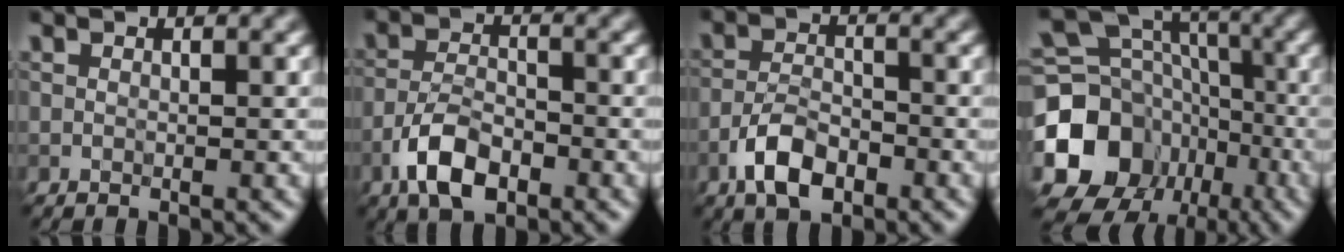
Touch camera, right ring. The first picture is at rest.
{"total": 5.1, "force": [-2.9, 2.4, 3.5], "torque": [-0.063, 0.000, -0.060]}
{"total": 4.5, "force": [-2.6, 2.1, 3.0], "torque": [-0.051, 0.002, -0.053]}
{"total": 16.3, "force": [-5.3, 13.8, 6.9], "torque": [-0.158, -0.009, -0.101]}